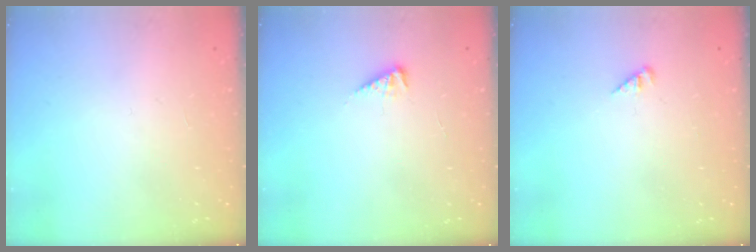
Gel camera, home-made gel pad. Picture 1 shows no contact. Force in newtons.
{"total": 3.2, "press": 3.2, "slide": 0.3}
{"total": 3.0, "press": 2.9, "slide": 0.3}